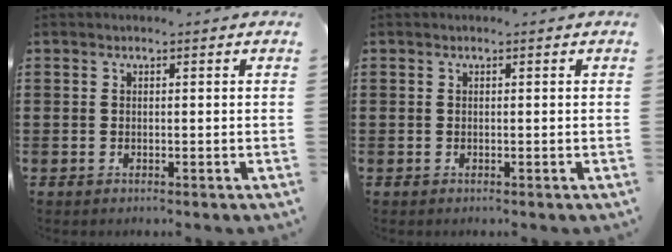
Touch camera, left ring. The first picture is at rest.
{"total": 0.0}